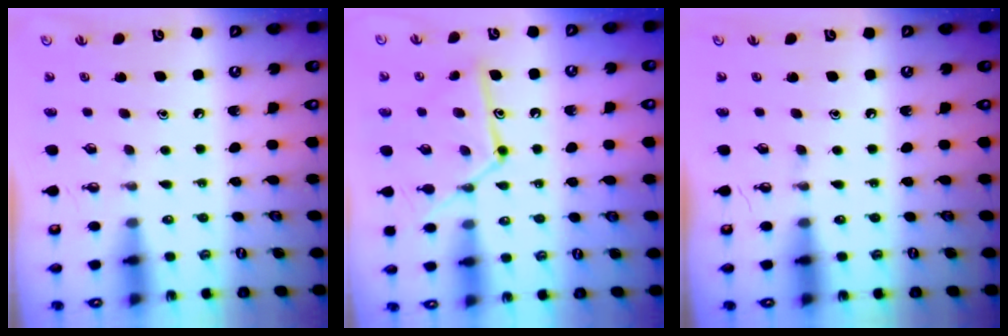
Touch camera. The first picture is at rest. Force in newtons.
{"total": 13.3, "press": 13.3, "slide": 0.7}
{"total": 0.0}